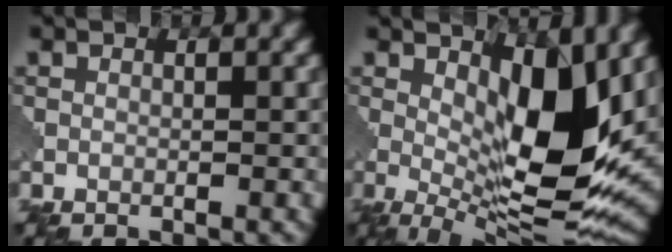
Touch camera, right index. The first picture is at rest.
{"total": 10.4, "force": [2.2, 3.8, 9.4], "torque": [-0.149, -0.017, 0.045]}